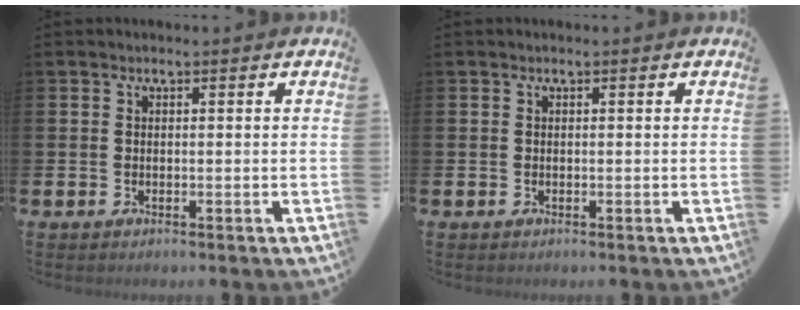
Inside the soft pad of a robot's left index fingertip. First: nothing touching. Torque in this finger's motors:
{"motor_torque": [-0.02, 0.02, 0.00, 0.00]}